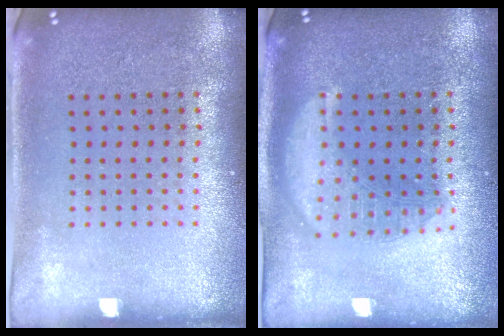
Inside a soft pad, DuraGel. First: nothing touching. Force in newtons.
{"total": 2.8, "press": 2.8, "slide": 0.3}